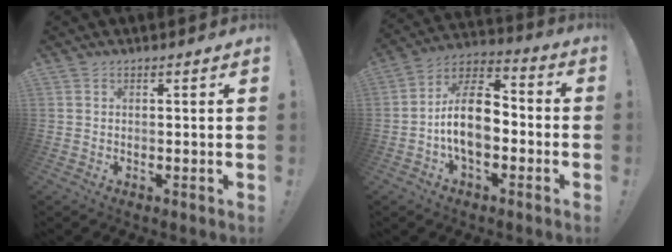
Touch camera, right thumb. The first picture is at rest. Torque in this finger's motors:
{"motor_torque": [1.81, 2.29, 1.39, -1.24, 0.46]}